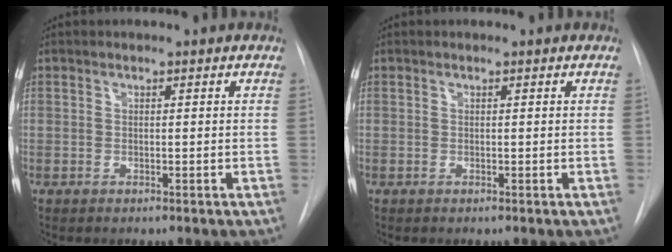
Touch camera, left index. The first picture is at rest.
{"total": 0.0}